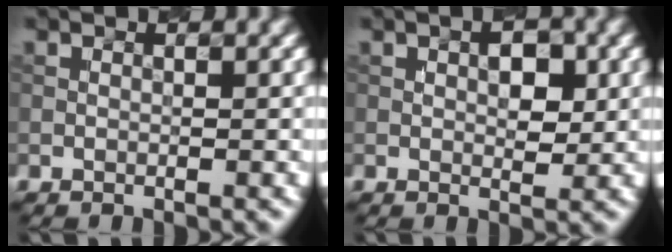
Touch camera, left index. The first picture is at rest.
{"total": 2.9, "force": [0.5, 1.4, 2.4], "torque": [-0.029, -0.001, 0.007]}